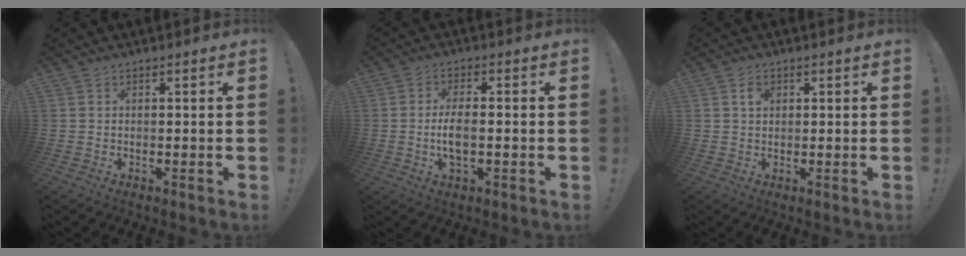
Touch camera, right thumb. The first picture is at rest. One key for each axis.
{"total": 5.9, "fx": -0.9, "fy": 2.3, "fz": 5.4, "tx": -0.111, "ty": -0.001, "tz": -0.019}
{"total": 2.2, "fx": 0.9, "fy": 1.6, "fz": 1.2, "tx": -0.006, "ty": -0.004, "tz": 0.011}